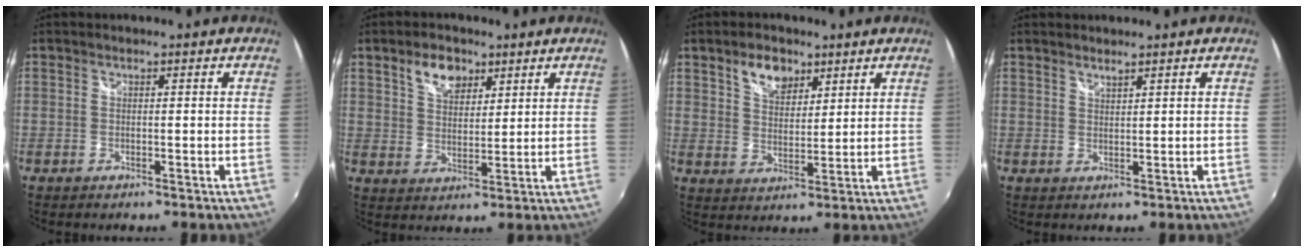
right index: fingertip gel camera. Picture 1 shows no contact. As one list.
[{"total": 6.6, "force": [3.8, 4.0, 3.5], "torque": [-0.054, 0.011, 0.068]}, {"total": 6.5, "force": [4.0, 3.9, 3.4], "torque": [-0.051, 0.009, 0.072]}, {"total": 1.4, "force": [1.4, 0.1, 0.4], "torque": [-0.005, 0.000, 0.023]}]